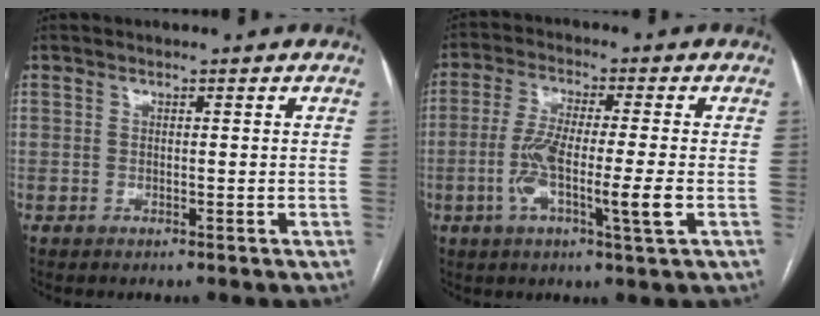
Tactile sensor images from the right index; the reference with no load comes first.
{"total": 9.5, "force": [-2.2, 0.3, 9.2], "torque": [-0.173, -0.007, -0.045]}